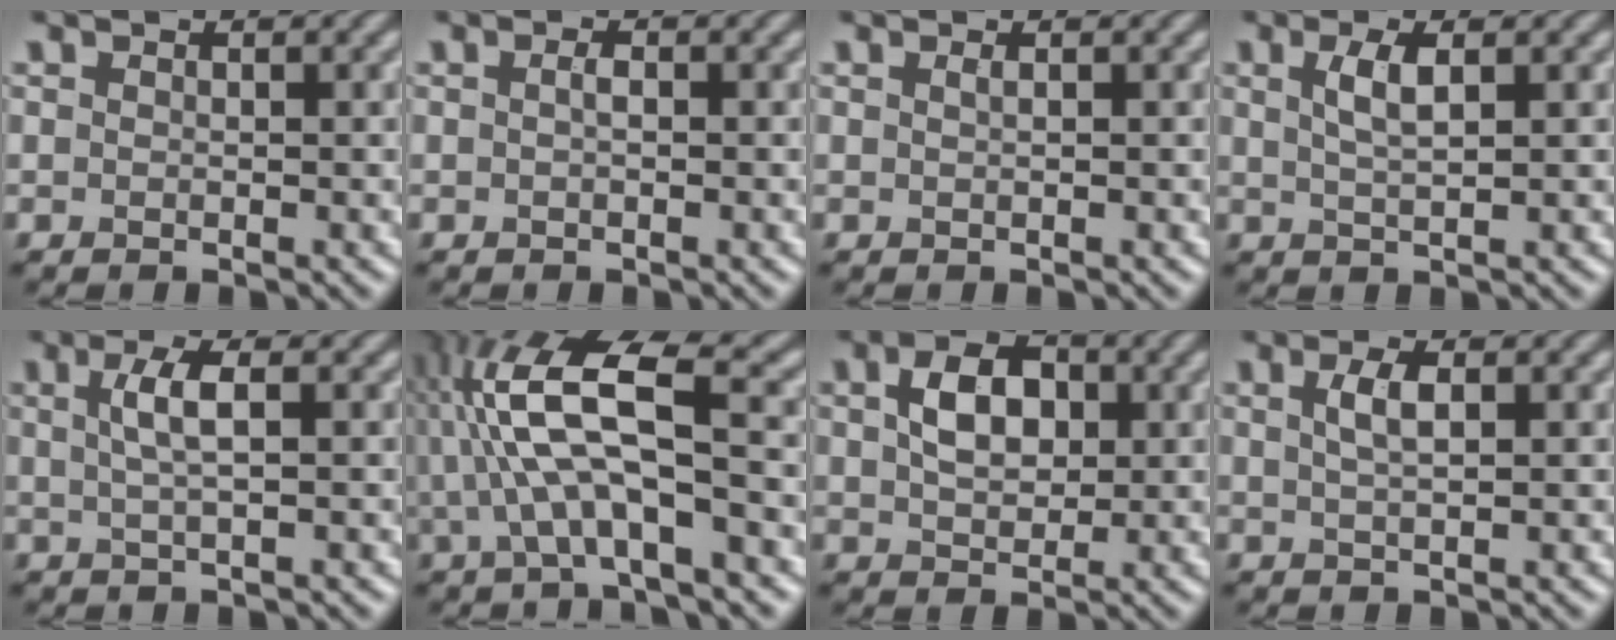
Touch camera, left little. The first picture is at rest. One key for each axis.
{"total": 0.8, "fx": 0.0, "fy": 0.2, "fz": 0.8, "tx": -0.017, "ty": 0.002, "tz": 0.001}
{"total": 0.7, "fx": 0.3, "fy": 0.3, "fz": 0.6, "tx": -0.008, "ty": 0.003, "tz": 0.001}
{"total": 2.5, "fx": 0.9, "fy": 0.6, "fz": 2.2, "tx": -0.043, "ty": 0.003, "tz": 0.018}
{"total": 2.9, "fx": 0.6, "fy": 0.7, "fz": 2.8, "tx": -0.052, "ty": 0.005, "tz": 0.011}
{"total": 9.4, "fx": 0.6, "fy": 2.8, "fz": 9.0, "tx": -0.179, "ty": 0.016, "tz": 0.008}
{"total": 4.6, "fx": 1.0, "fy": 3.0, "fz": 3.3, "tx": -0.065, "ty": 0.008, "tz": 0.016}
{"total": 2.2, "fx": 0.7, "fy": 0.6, "fz": 2.0, "tx": -0.038, "ty": 0.006, "tz": 0.014}